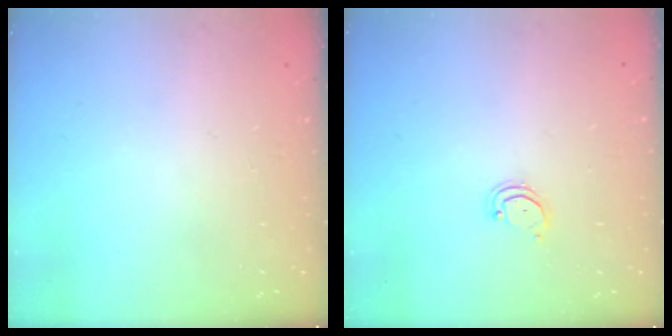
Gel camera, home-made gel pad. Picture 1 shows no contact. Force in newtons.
{"total": 2.6, "press": 2.6, "slide": 0.2}